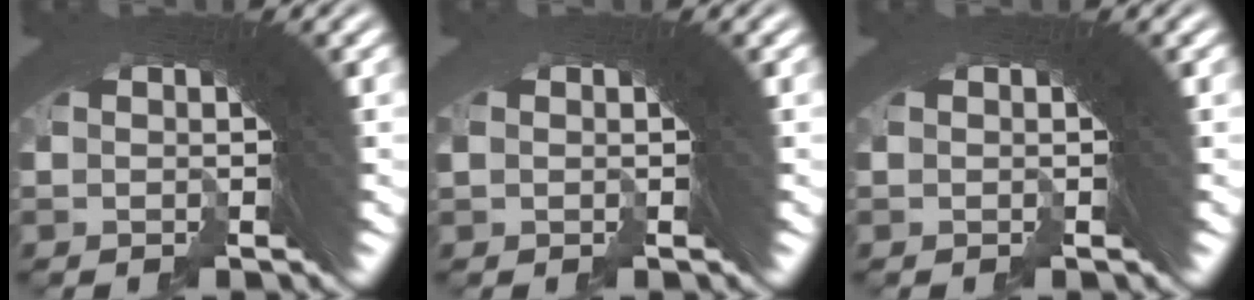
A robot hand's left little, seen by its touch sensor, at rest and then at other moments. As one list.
[{"total": 0.0}, {"total": 0.0}]